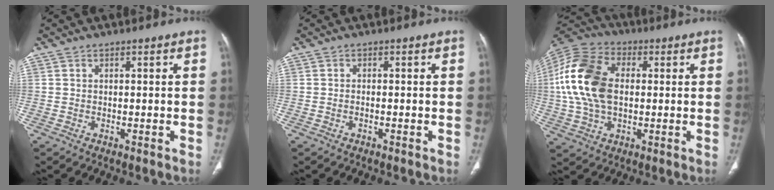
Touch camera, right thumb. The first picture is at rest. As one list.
[{"total": 0.6, "force": [-0.3, 0.2, 0.4], "torque": [-0.010, 0.006, -0.006]}, {"total": 17.5, "force": [1.2, 11.4, 13.2], "torque": [-0.265, 0.020, 0.019]}]